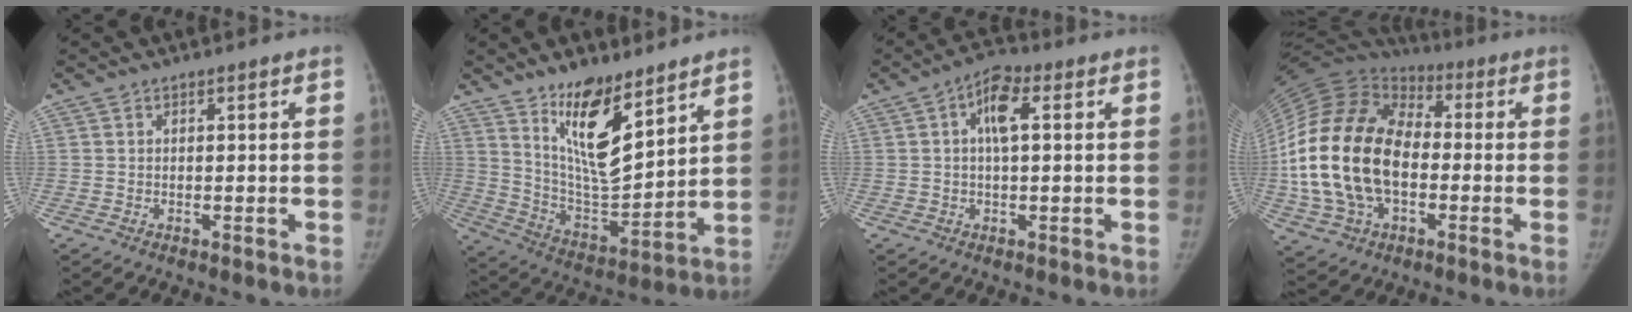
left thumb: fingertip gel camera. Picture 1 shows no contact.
{"total": 15.0, "force": [9.5, 5.4, 10.3], "torque": [-0.144, -0.077, 0.185]}
{"total": 6.1, "force": [1.3, 2.9, 5.2], "torque": [-0.089, 0.016, 0.015]}
{"total": 25.8, "force": [-2.6, 16.9, 19.3], "torque": [-0.393, 0.019, -0.046]}